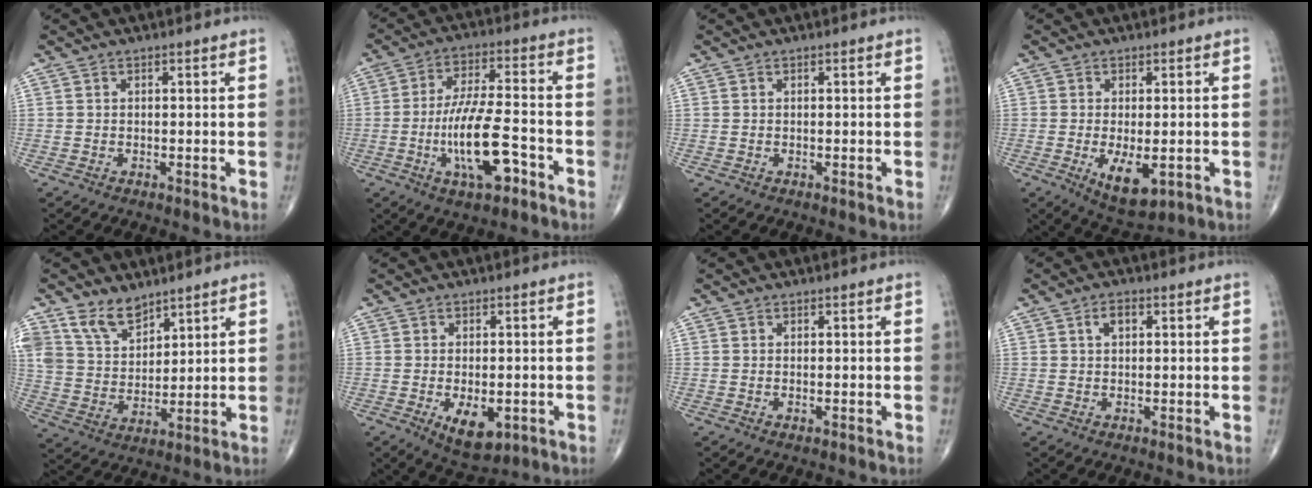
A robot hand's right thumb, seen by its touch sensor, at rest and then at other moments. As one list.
[{"total": 13.8, "force": [-4.8, 4.6, 12.0], "torque": [-0.219, 0.025, -0.081]}, {"total": 0.0}, {"total": 7.7, "force": [-2.0, 3.5, 6.5], "torque": [-0.103, -0.015, -0.020]}, {"total": 8.9, "force": [6.4, 5.0, 3.5], "torque": [-0.044, -0.040, 0.131]}, {"total": 7.8, "force": [-2.4, 4.1, 6.2], "torque": [-0.085, -0.004, -0.024]}, {"total": 0.7, "force": [-0.2, 0.3, 0.6], "torque": [-0.011, -0.001, -0.004]}, {"total": 2.5, "force": [0.8, 1.5, 1.8], "torque": [-0.030, 0.007, 0.012]}]